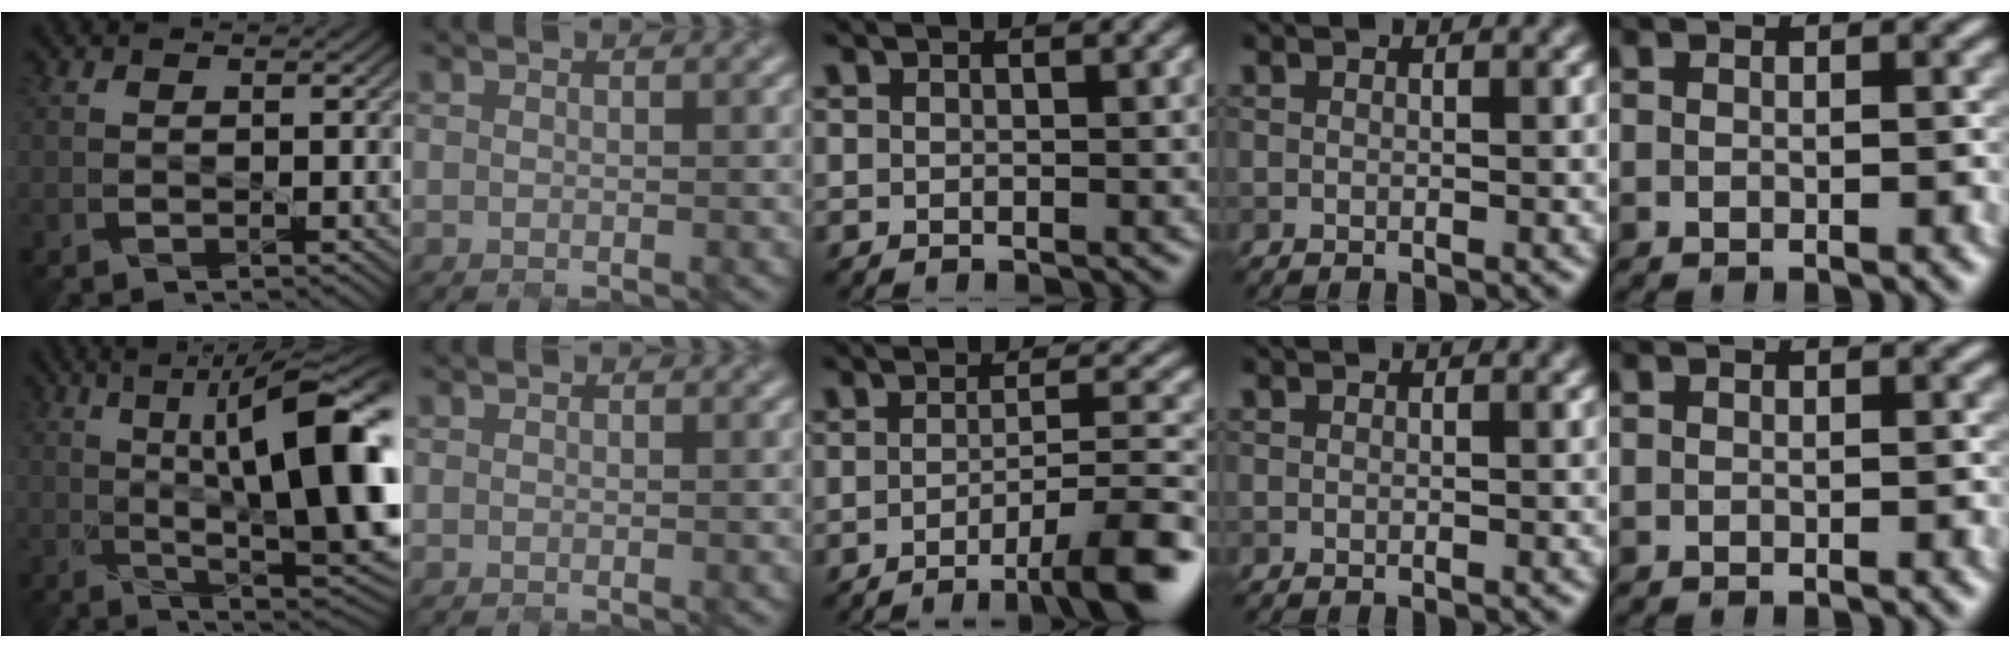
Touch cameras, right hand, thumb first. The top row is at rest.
{"thumb": {"total": 17.2, "force": [2.6, 5.3, 16.1], "torque": [-0.226, 0.023, 0.043]}, "middle": {"total": 7.4, "force": [-3.6, 1.5, 6.3], "torque": [-0.078, 0.006, -0.058]}}